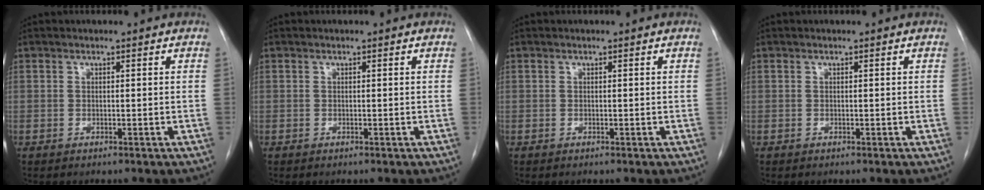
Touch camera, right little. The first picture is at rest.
{"total": 0.0}
{"total": 0.0}
{"total": 0.0}